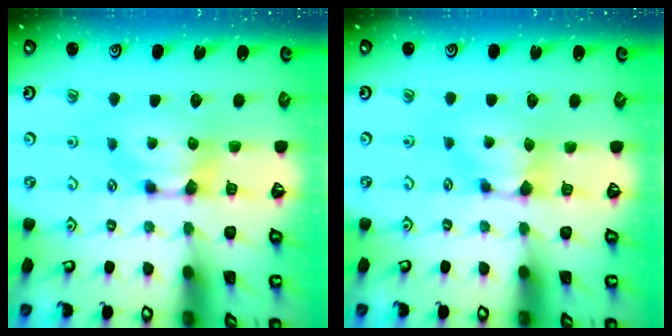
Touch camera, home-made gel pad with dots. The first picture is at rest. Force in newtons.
{"total": 0.9, "press": 0.6, "slide": 0.6}